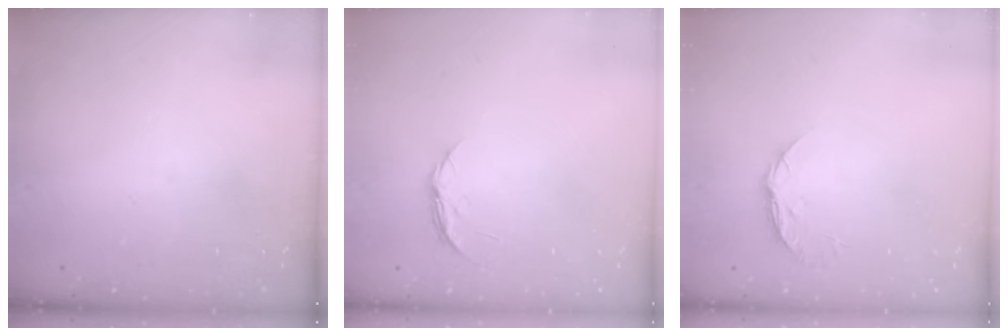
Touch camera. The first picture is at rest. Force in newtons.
{"total": 4.5, "press": 4.5, "slide": 0.5}
{"total": 6.7, "press": 6.7, "slide": 0.8}